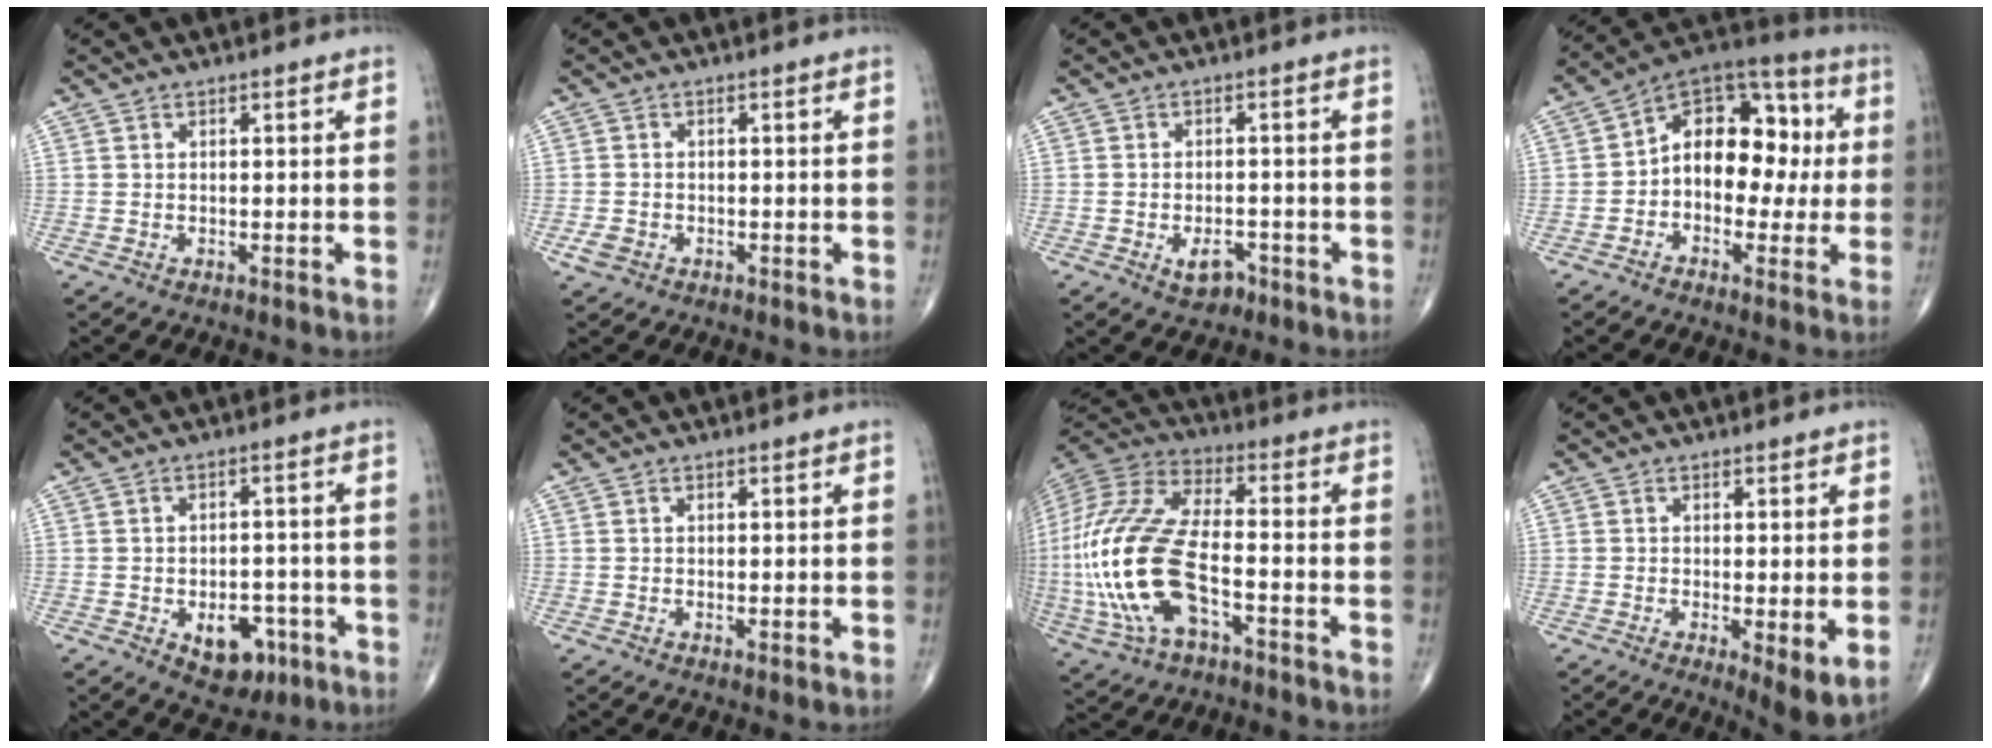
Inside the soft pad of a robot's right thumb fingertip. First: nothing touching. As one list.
[{"total": 1.8, "force": [-1.0, 1.3, 0.8], "torque": [-0.017, 0.005, -0.017]}, {"total": 3.9, "force": [-2.0, 2.3, 2.3], "torque": [-0.024, 0.011, -0.029]}, {"total": 15.3, "force": [0.0, 10.5, 11.2], "torque": [-0.120, 0.045, -0.016]}, {"total": 8.3, "force": [-3.3, 5.4, 5.4], "torque": [-0.041, 0.020, -0.036]}, {"total": 0.8, "force": [0.0, 0.2, 0.8], "torque": [-0.015, -0.005, 0.000]}, {"total": 24.0, "force": [-5.8, 10.8, 20.6], "torque": [-0.494, 0.010, -0.102]}, {"total": 5.9, "force": [-1.0, 1.6, 5.6], "torque": [-0.091, -0.022, -0.016]}]